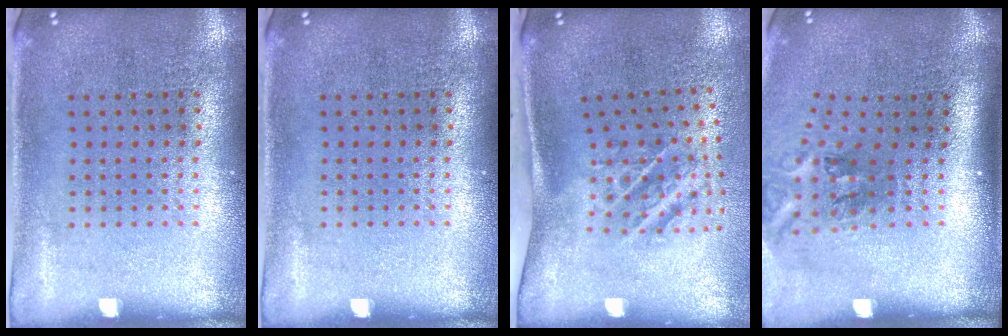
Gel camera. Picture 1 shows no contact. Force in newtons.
{"total": 0.0}
{"total": 2.1, "press": 1.3, "slide": 1.6}
{"total": 2.1, "press": 1.3, "slide": 1.6}